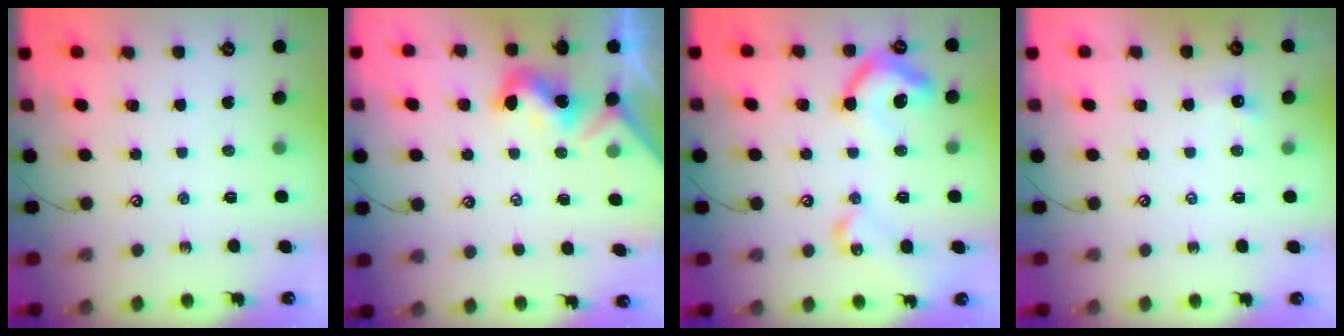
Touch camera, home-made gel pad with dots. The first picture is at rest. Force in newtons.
{"total": 1.7, "press": 1.7, "slide": 0.2}
{"total": 14.6, "press": 14.5, "slide": 1.5}
{"total": 3.0, "press": 3.0, "slide": 0.5}